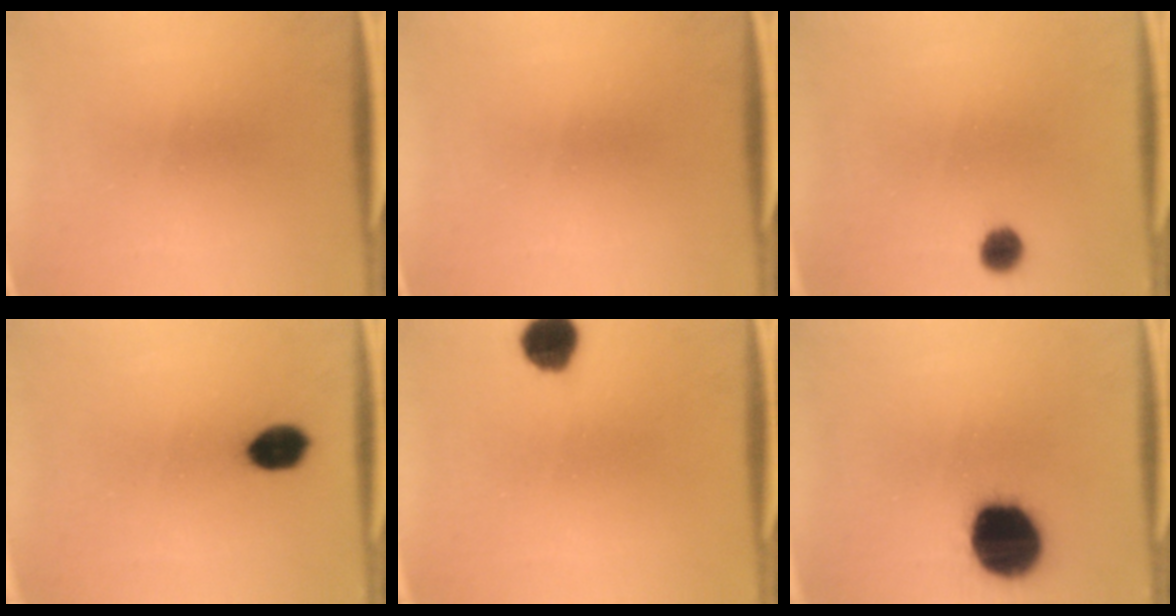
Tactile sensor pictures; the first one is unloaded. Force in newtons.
{"total": 0.0}
{"total": 3.1}
{"total": 6.1}
{"total": 7.2}
{"total": 19.2}